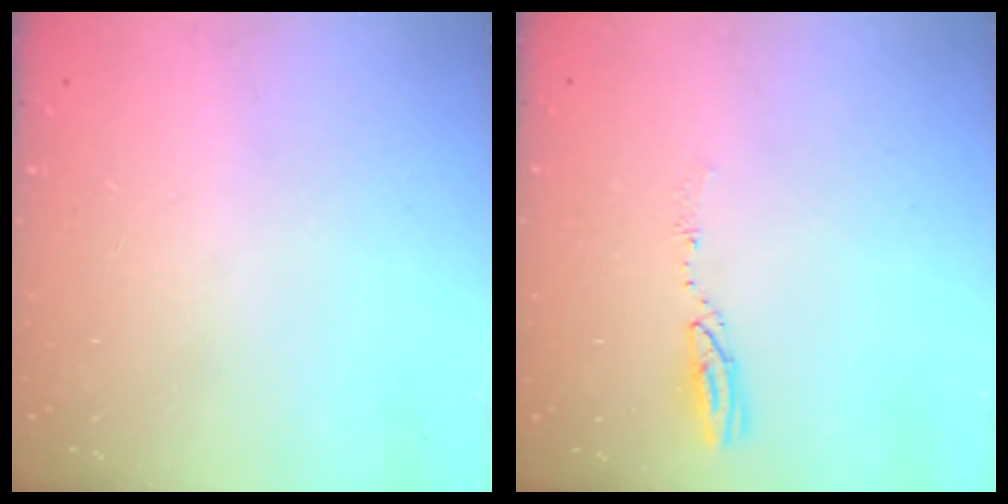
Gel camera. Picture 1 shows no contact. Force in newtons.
{"total": 4.0, "press": 4.0, "slide": 0.4}